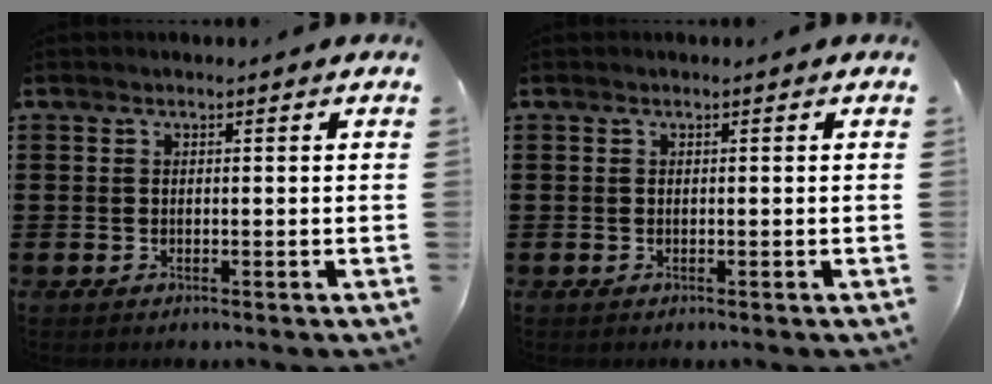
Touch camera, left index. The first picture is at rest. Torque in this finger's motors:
{"motor_torque": [0.00, 0.00, -0.01, -0.01]}